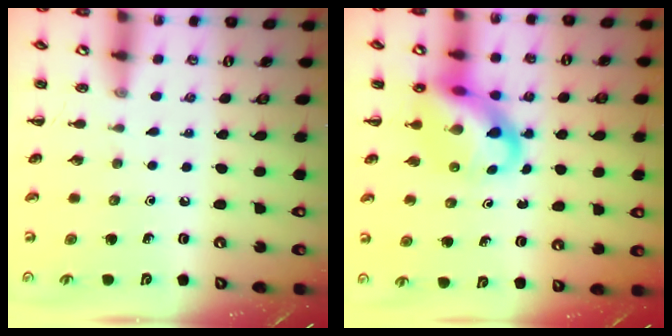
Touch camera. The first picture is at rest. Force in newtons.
{"total": 11.7, "press": 11.3, "slide": 3.2}